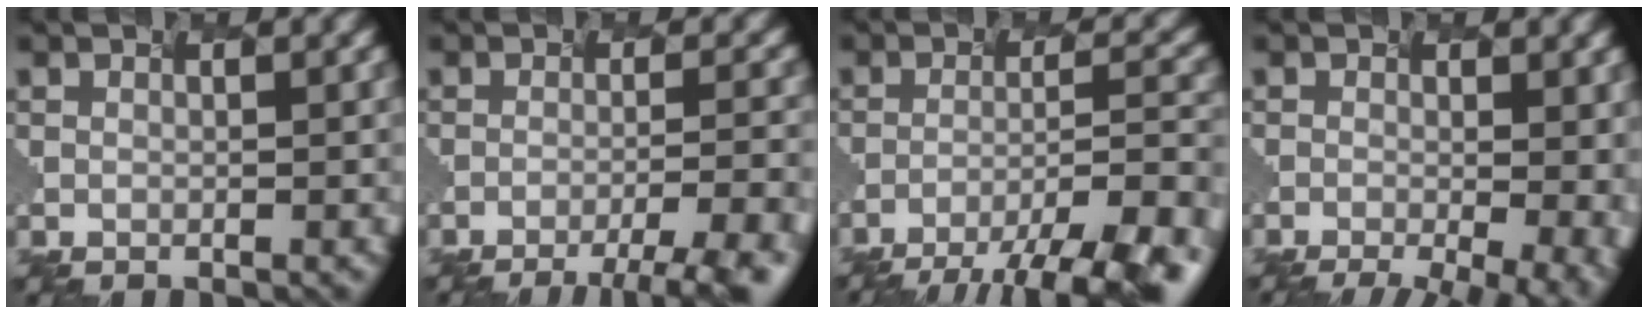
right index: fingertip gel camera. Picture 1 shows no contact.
{"total": 7.0, "force": [-4.7, 1.3, 5.0], "torque": [-0.055, 0.006, -0.055]}
{"total": 11.7, "force": [-9.2, 2.1, 7.0], "torque": [-0.096, -0.002, -0.114]}
{"total": 8.9, "force": [-2.8, 3.7, 7.6], "torque": [-0.039, -0.010, -0.013]}